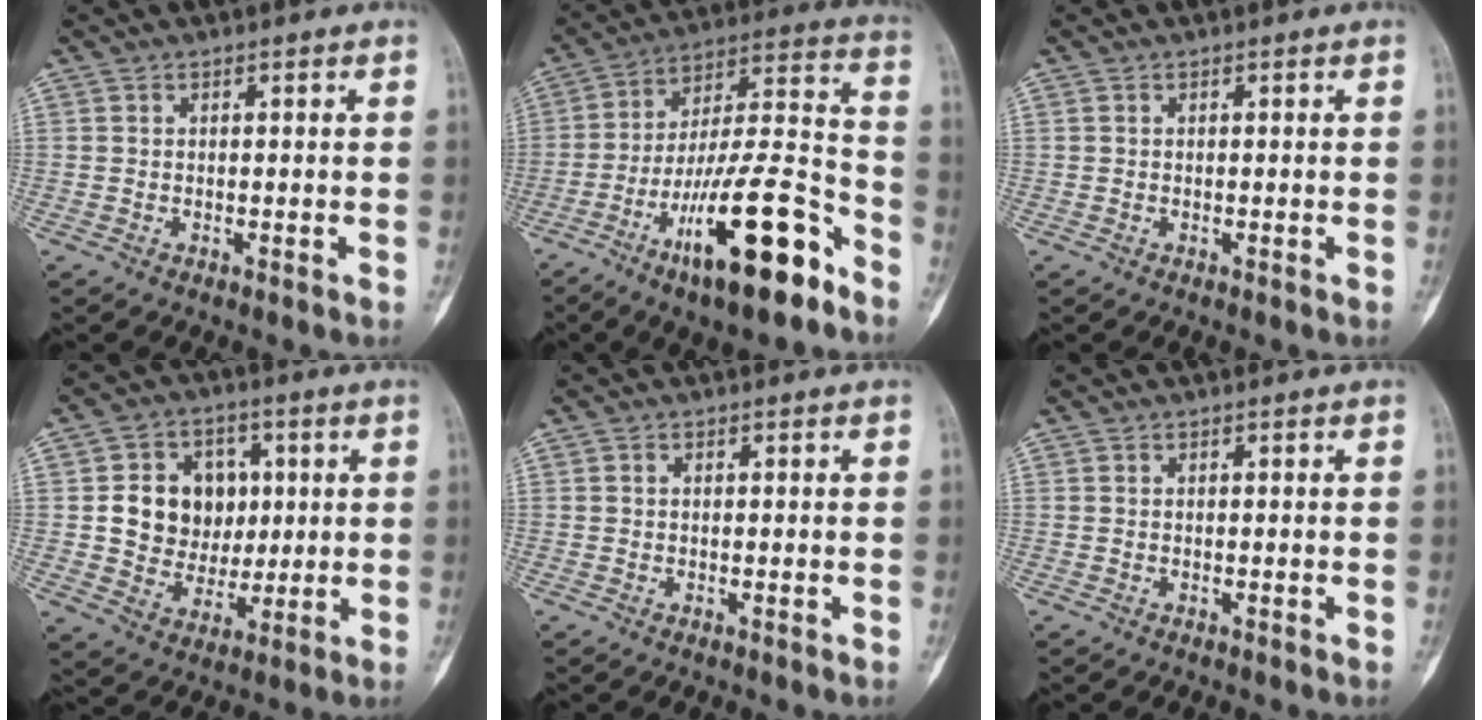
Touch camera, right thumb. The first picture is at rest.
{"total": 22.6, "force": [-12.6, 5.8, 17.9], "torque": [-0.305, 0.073, -0.211]}
{"total": 0.0}
{"total": 12.4, "force": [1.7, 10.8, 6.0], "torque": [-0.043, 0.003, 0.039]}
{"total": 0.0}
{"total": 0.0}